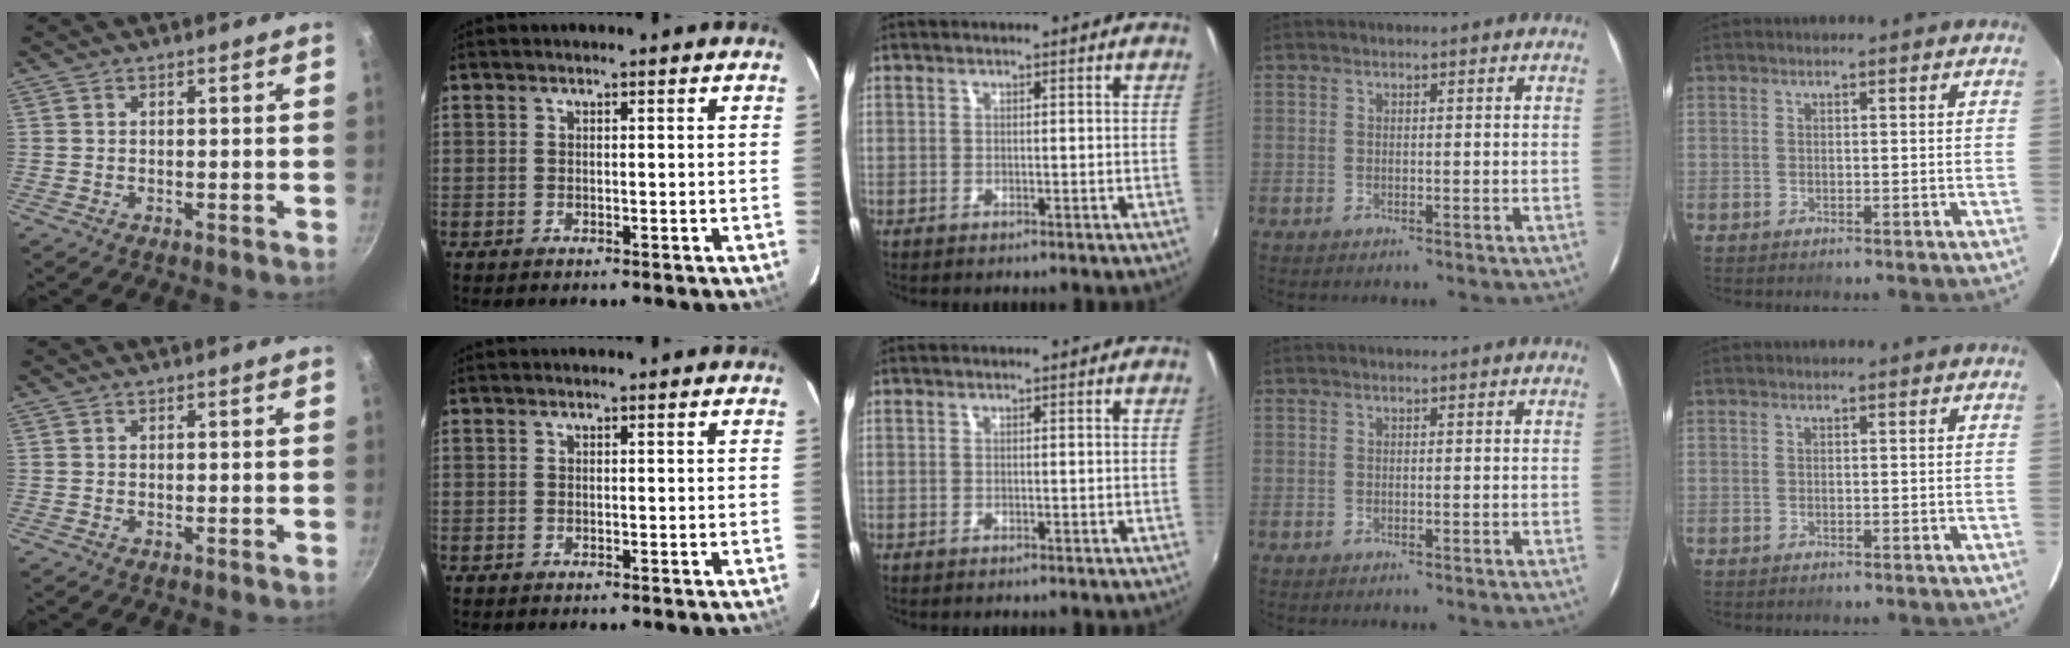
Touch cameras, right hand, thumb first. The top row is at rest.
{}